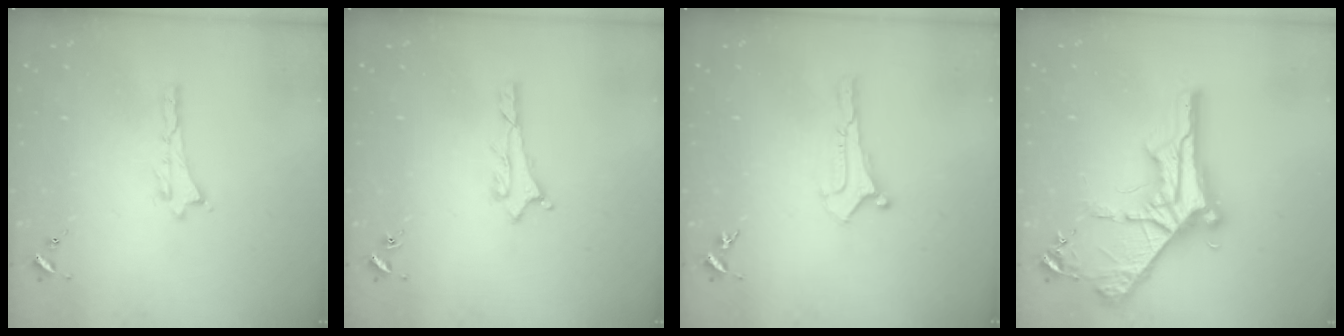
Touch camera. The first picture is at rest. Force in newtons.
{"total": 1.1, "press": 1.0, "slide": 0.1}
{"total": 0.0}
{"total": 10.4, "press": 10.3, "slide": 1.3}